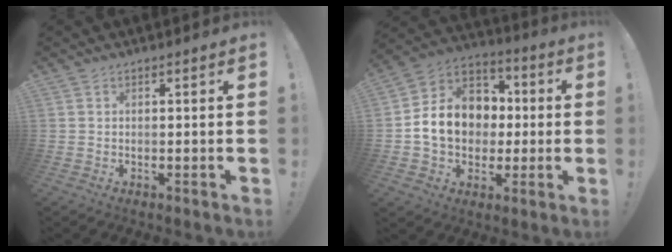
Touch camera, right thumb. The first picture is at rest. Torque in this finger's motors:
{"motor_torque": [1.22, 1.22, 0.04, 0.01, 0.08]}